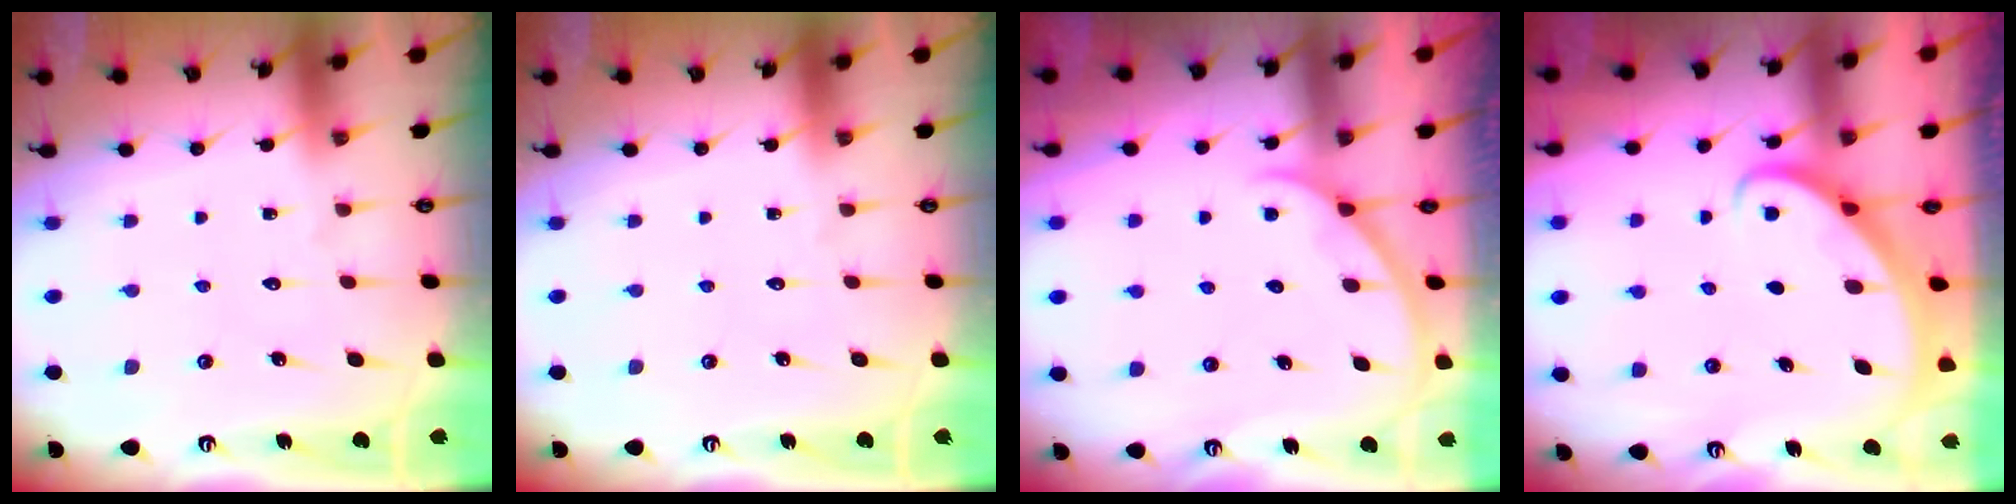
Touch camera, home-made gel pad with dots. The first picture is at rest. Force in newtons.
{"total": 0.0}
{"total": 2.0, "press": 2.0, "slide": 0.1}
{"total": 2.9, "press": 2.9, "slide": 0.2}